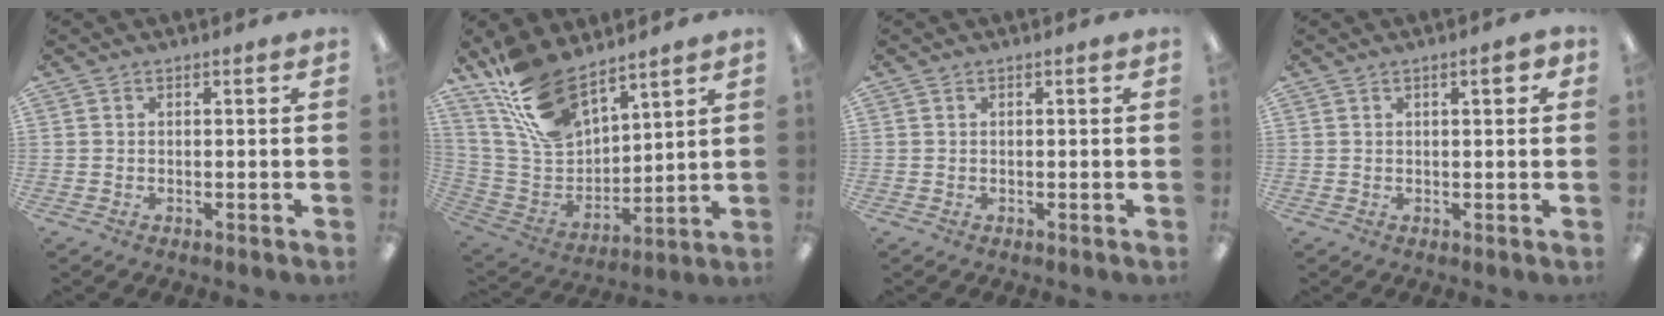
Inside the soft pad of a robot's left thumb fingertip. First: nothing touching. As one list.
[{"total": 17.0, "force": [12.6, 7.8, 8.2], "torque": [-0.178, -0.062, 0.239]}, {"total": 0.0}, {"total": 3.4, "force": [1.6, 1.0, 2.9], "torque": [-0.035, -0.005, 0.020]}]